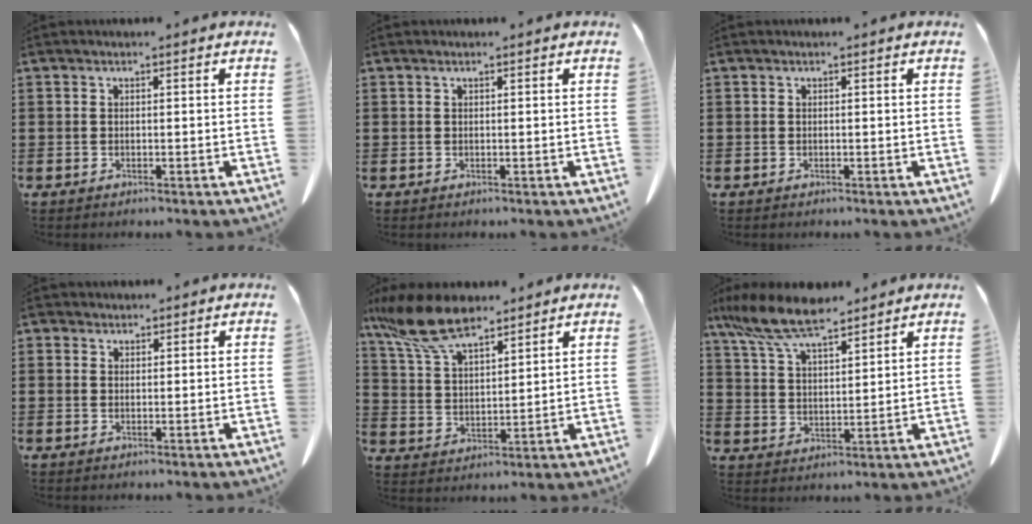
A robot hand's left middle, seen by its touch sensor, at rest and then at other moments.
{"total": 0.0}
{"total": 0.0}
{"total": 1.4, "force": [1.1, 0.8, 0.2], "torque": [-0.009, 0.004, 0.023]}
{"total": 11.1, "force": [8.2, 3.6, 6.5], "torque": [-0.162, -0.021, 0.153]}
{"total": 10.4, "force": [8.2, 2.5, 5.9], "torque": [-0.145, -0.024, 0.150]}